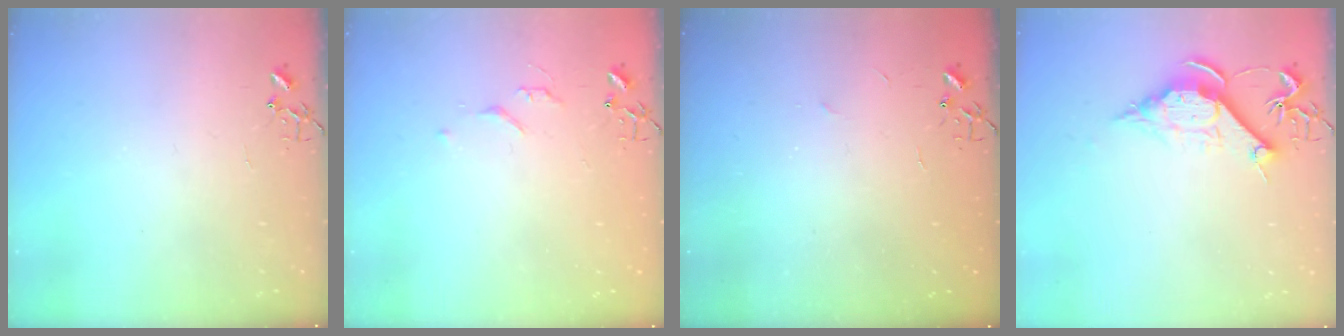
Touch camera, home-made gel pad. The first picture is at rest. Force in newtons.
{"total": 4.8, "press": 4.8, "slide": 0.7}
{"total": 2.2, "press": 2.2, "slide": 0.3}
{"total": 10.9, "press": 10.9, "slide": 0.3}